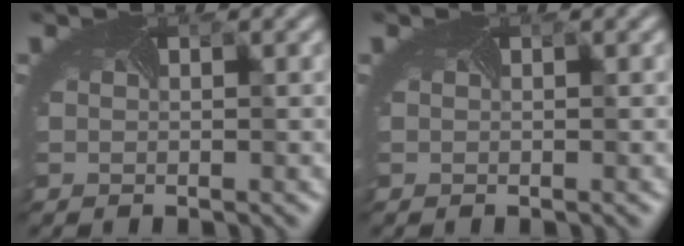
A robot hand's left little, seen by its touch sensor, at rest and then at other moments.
{"total": 0.0}